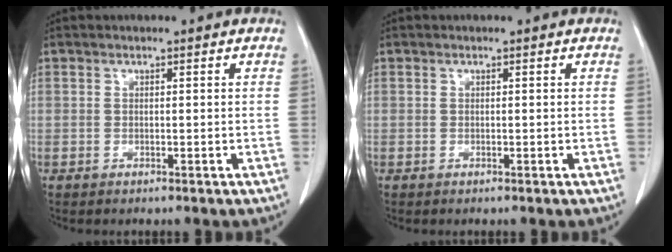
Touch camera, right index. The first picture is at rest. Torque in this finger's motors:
{"motor_torque": [0.00, 0.00, 0.00, 0.00]}